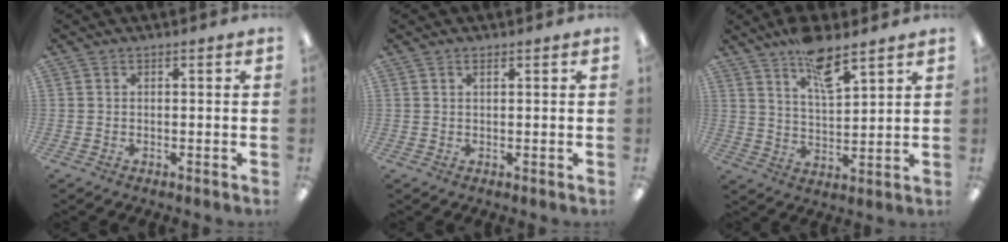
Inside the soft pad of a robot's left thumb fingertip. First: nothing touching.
{"total": 0.8, "force": [0.6, 0.3, 0.5], "torque": [-0.011, 0.001, 0.010]}
{"total": 9.7, "force": [7.2, 2.8, 5.8], "torque": [-0.099, -0.039, 0.127]}